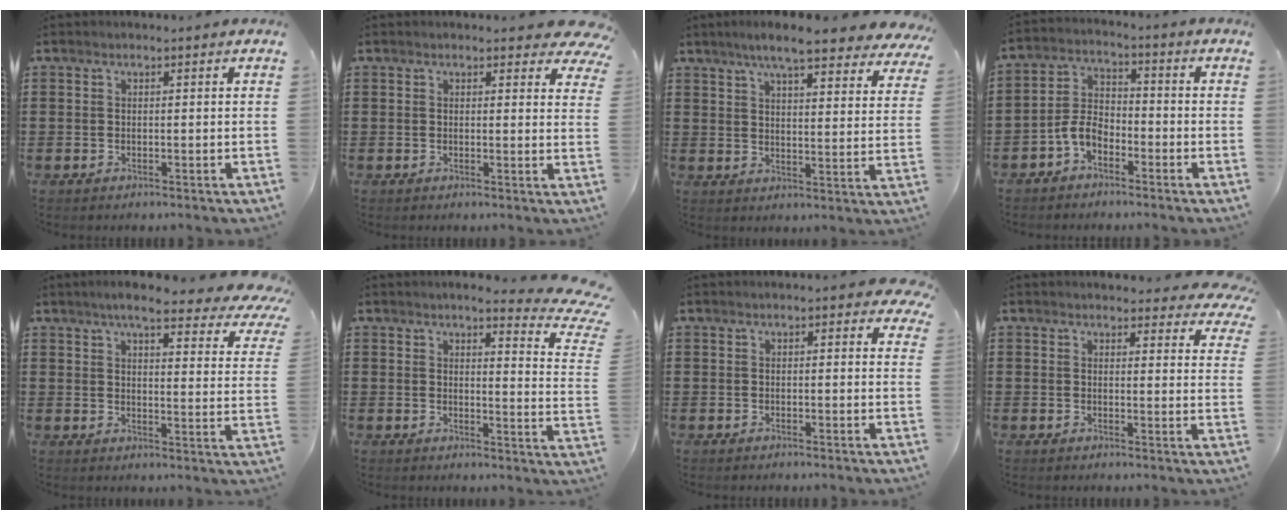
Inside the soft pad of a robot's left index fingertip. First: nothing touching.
{"total": 2.6, "force": [2.2, 0.7, 1.0], "torque": [-0.011, -0.007, 0.038]}
{"total": 7.8, "force": [6.6, 0.5, 4.2], "torque": [-0.085, -0.024, 0.112]}
{"total": 5.0, "force": [-3.2, 2.6, 2.7], "torque": [-0.078, 0.004, -0.071]}
{"total": 7.2, "force": [5.9, 1.0, 4.0], "torque": [-0.082, -0.025, 0.098]}
{"total": 5.1, "force": [4.0, 0.6, 3.0], "torque": [-0.050, -0.023, 0.064]}
{"total": 1.2, "force": [0.6, 0.5, 1.0], "torque": [-0.014, 0.002, 0.008]}
{"total": 3.5, "force": [3.2, 1.1, 0.7], "torque": [-0.010, -0.014, 0.056]}